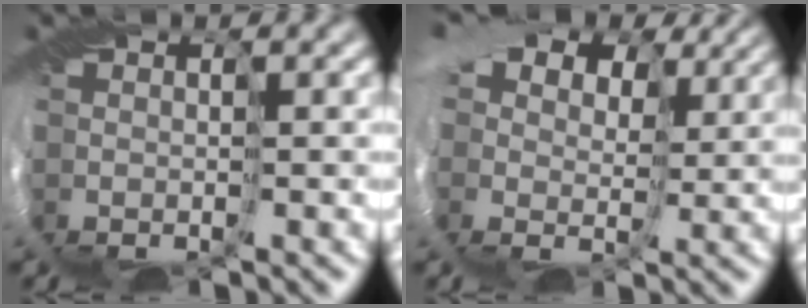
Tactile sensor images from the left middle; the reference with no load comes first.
{"total": 12.3, "force": [6.4, 8.1, 6.6], "torque": [-0.156, 0.040, 0.096]}